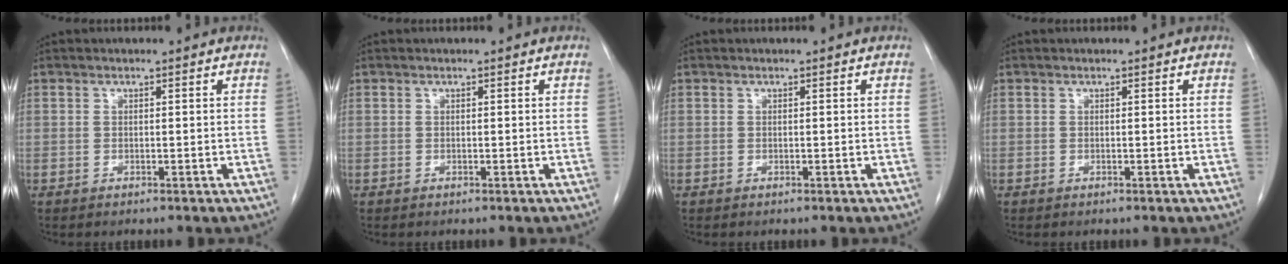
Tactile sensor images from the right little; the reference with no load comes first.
{"total": 0.0}
{"total": 0.0}
{"total": 0.0}